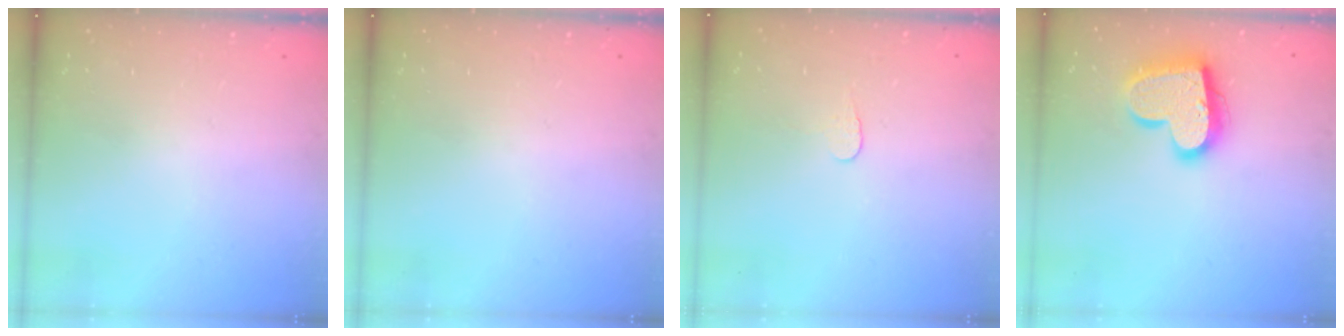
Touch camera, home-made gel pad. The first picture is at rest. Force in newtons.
{"total": 0.0}
{"total": 3.9, "press": 3.9, "slide": 0.4}
{"total": 19.0, "press": 18.9, "slide": 1.6}